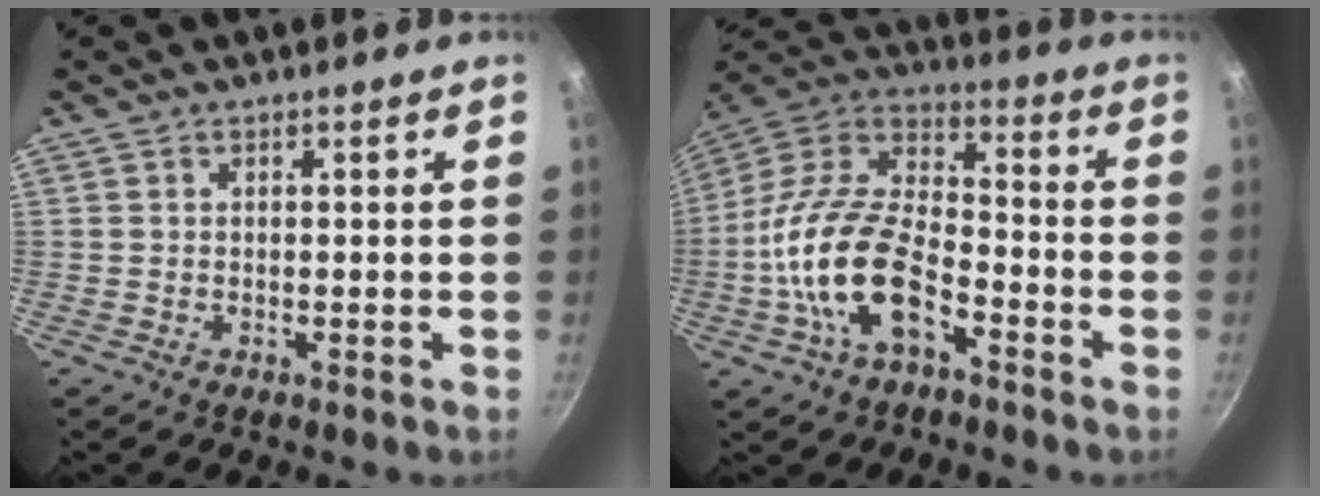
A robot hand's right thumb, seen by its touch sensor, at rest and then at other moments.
{"total": 18.9, "force": [-7.1, 9.7, 14.6], "torque": [-0.262, 0.051, -0.154]}